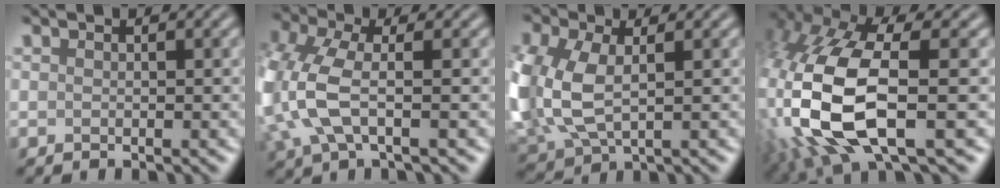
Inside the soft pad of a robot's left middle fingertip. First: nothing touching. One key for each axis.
{"total": 6.6, "fx": -0.7, "fy": 3.4, "fz": 5.7, "tx": -0.154, "ty": 0.005, "tz": -0.022}
{"total": 9.1, "fx": 0.1, "fy": 5.8, "fz": 7.1, "tx": -0.201, "ty": -0.006, "tz": 0.010}
{"total": 14.1, "fx": -1.1, "fy": 6.4, "fz": 12.5, "tx": -0.306, "ty": -0.013, "tz": -0.016}